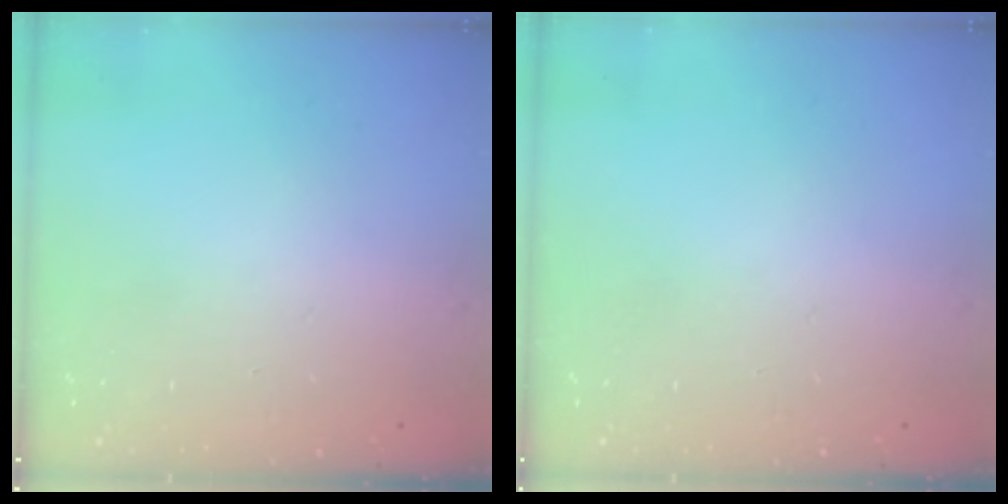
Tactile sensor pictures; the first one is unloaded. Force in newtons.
{"total": 0.0}